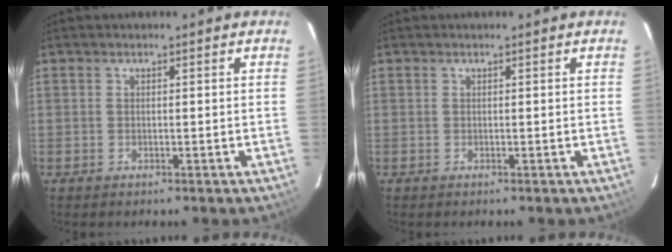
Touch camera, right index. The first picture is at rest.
{"total": 0.0}